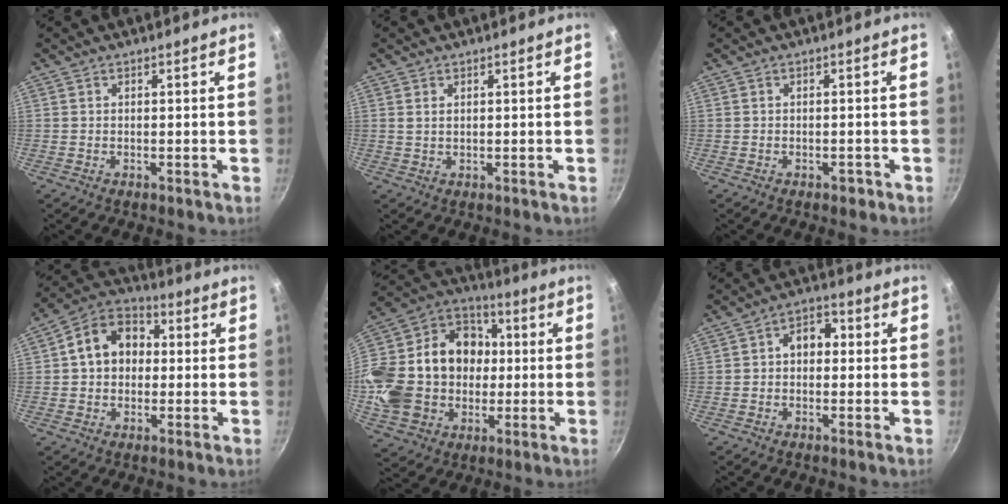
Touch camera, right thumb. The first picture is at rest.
{"total": 1.2, "force": [0.5, 0.7, 0.8], "torque": [-0.015, 0.001, 0.010]}
{"total": 1.5, "force": [-0.9, 0.9, 0.8], "torque": [-0.010, 0.010, -0.005]}
{"total": 11.7, "force": [1.0, 9.1, 7.2], "torque": [-0.083, 0.029, -0.003]}
{"total": 27.3, "force": [-0.7, 22.2, 16.0], "torque": [-0.297, 0.053, 0.003]}
{"total": 5.7, "force": [0.3, 4.3, 3.8], "torque": [-0.023, 0.018, -0.006]}